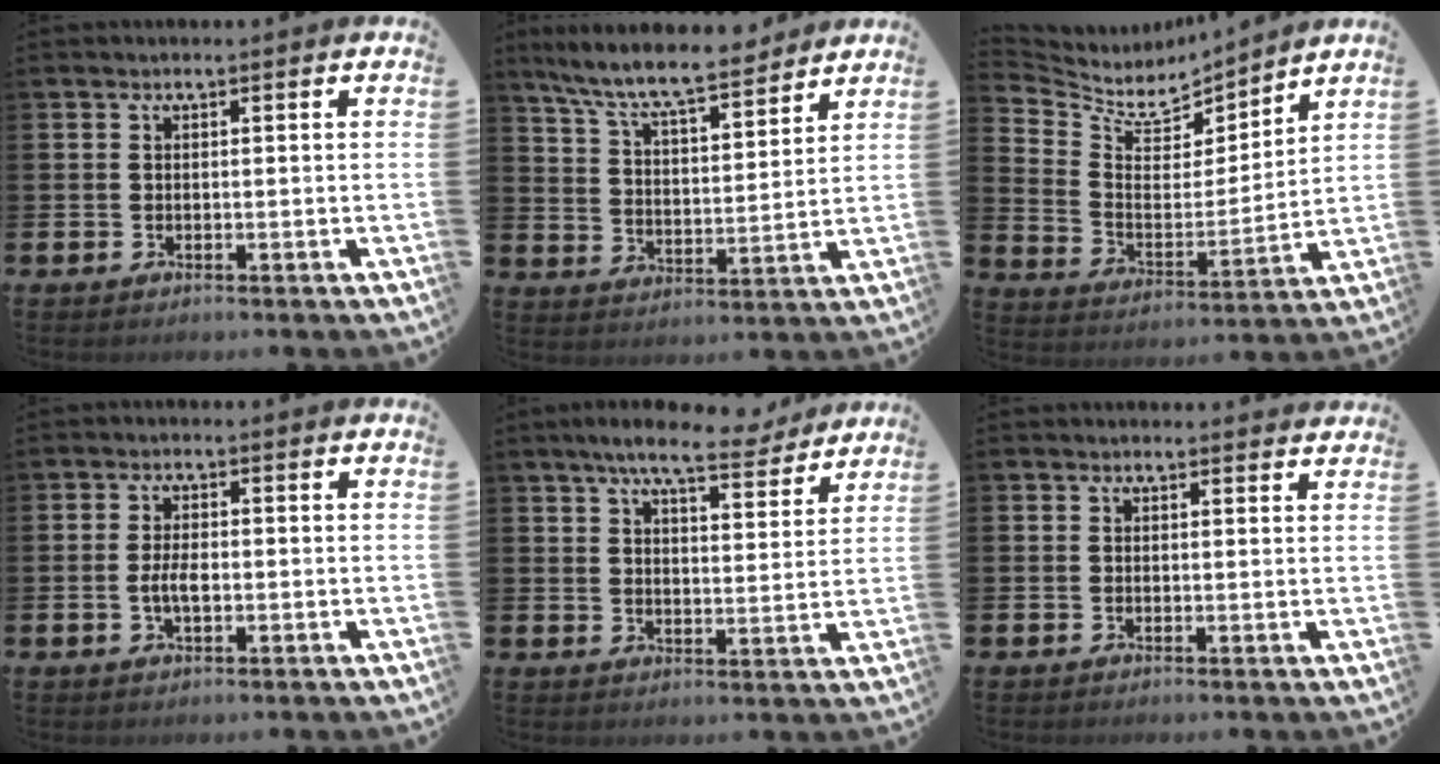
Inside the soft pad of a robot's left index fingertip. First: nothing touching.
{"total": 9.2, "force": [8.4, 1.4, 3.5], "torque": [-0.102, -0.050, 0.148]}
{"total": 6.9, "force": [6.2, 2.8, 1.2], "torque": [-0.070, -0.051, 0.109]}
{"total": 2.9, "force": [-0.4, 1.3, 2.6], "torque": [-0.040, 0.000, -0.010]}
{"total": 8.3, "force": [7.4, 1.6, 3.5], "torque": [-0.068, -0.035, 0.128]}
{"total": 0.6, "force": [0.6, 0.1, 0.1], "torque": [0.010, -0.004, 0.009]}